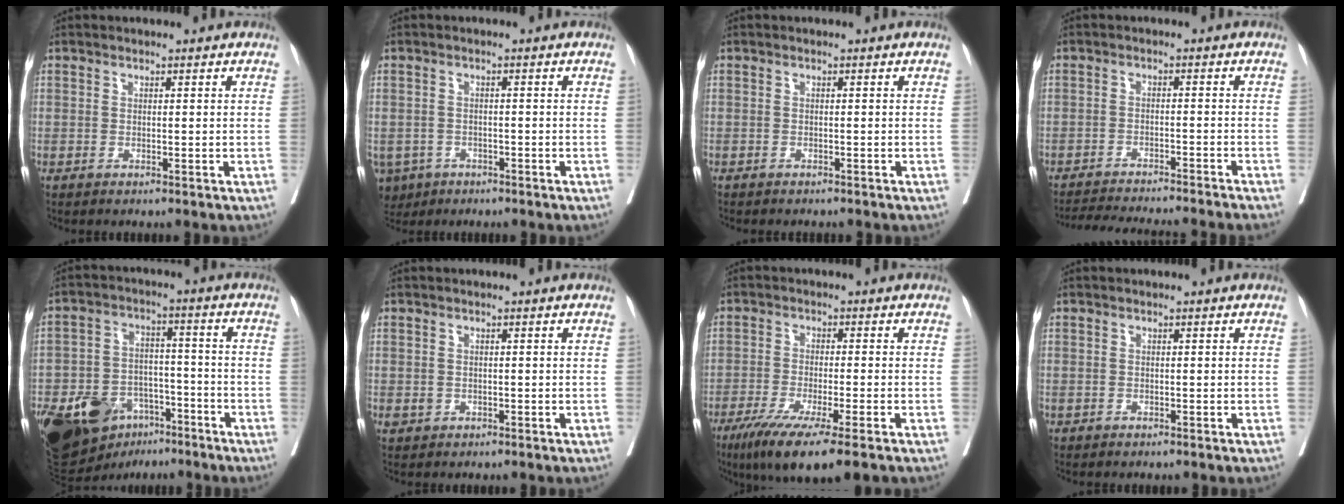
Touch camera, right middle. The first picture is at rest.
{"total": 6.5, "force": [-3.7, 5.0, 1.6], "torque": [-0.040, 0.001, -0.057]}
{"total": 2.9, "force": [-2.6, 0.8, 1.1], "torque": [-0.016, -0.005, -0.032]}
{"total": 13.1, "force": [-12.2, -0.4, 4.8], "torque": [-0.057, -0.015, -0.172]}
{"total": 21.2, "force": [-11.8, 13.4, 11.4], "torque": [-0.272, 0.014, -0.185]}
{"total": 1.4, "force": [-0.3, 1.3, 0.6], "torque": [-0.010, 0.002, 0.002]}
{"total": 10.6, "force": [-7.0, 0.3, 8.0], "torque": [-0.128, -0.027, -0.110]}
{"total": 0.0}